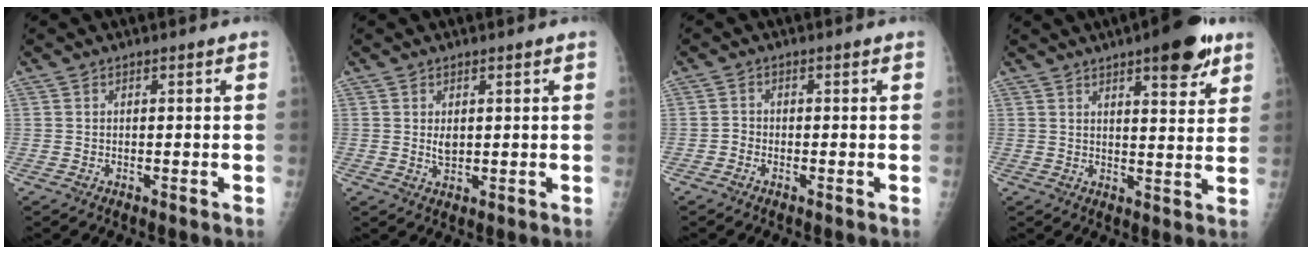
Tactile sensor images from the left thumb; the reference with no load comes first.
{"total": 2.2, "force": [0.7, 1.4, 1.6], "torque": [-0.020, -0.007, 0.013]}
{"total": 1.3, "force": [-0.7, 1.0, 0.4], "torque": [-0.004, 0.004, -0.020]}
{"total": 11.2, "force": [6.7, 3.5, 8.3], "torque": [-0.087, -0.029, 0.087]}